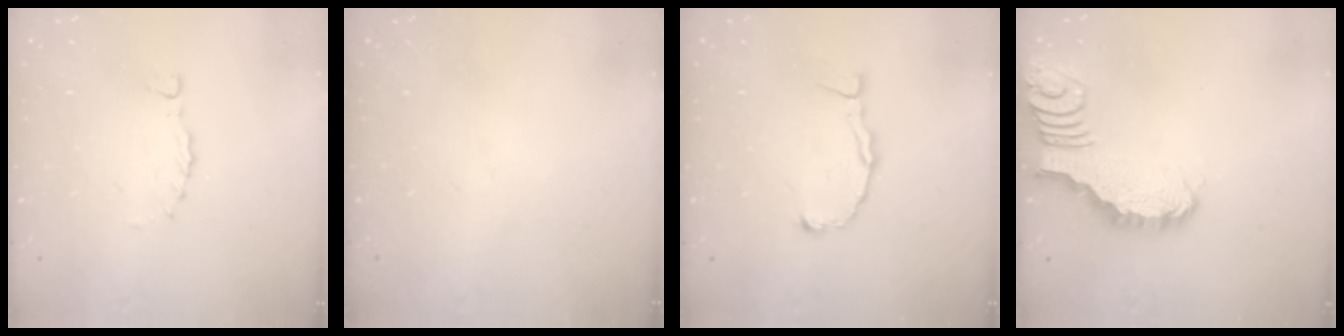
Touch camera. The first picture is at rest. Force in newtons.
{"total": 0.0}
{"total": 4.5, "press": 4.4, "slide": 0.6}
{"total": 2.7, "press": 2.7, "slide": 0.4}